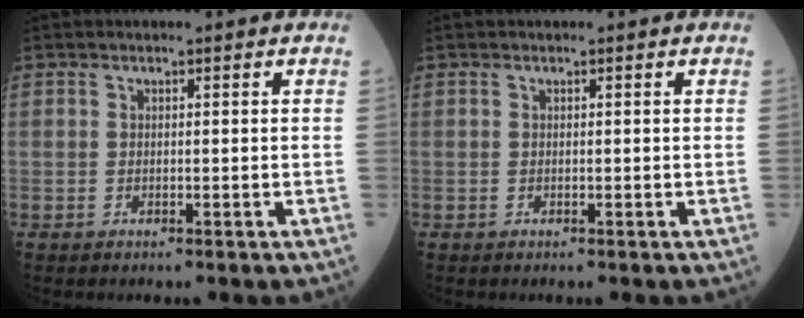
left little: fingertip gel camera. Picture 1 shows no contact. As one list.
[{"total": 0.0}]